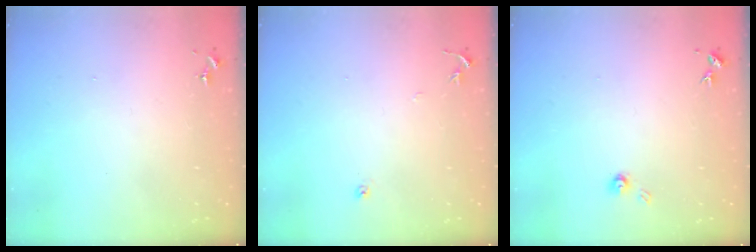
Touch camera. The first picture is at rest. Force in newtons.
{"total": 4.6, "press": 4.6, "slide": 0.5}
{"total": 3.9, "press": 3.8, "slide": 0.4}